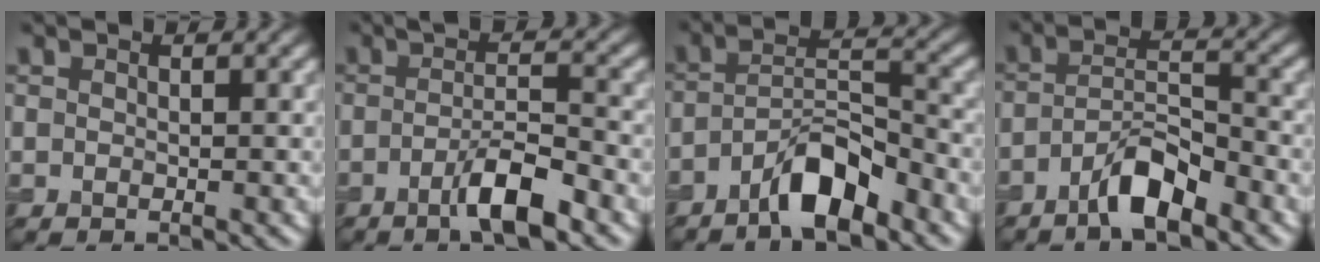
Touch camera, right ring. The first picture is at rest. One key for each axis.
{"total": 4.7, "fx": -2.1, "fy": 0.8, "fz": 4.1, "tx": -0.071, "ty": 0.007, "tz": -0.043}
{"total": 5.3, "fx": -3.6, "fy": 1.4, "fz": 3.6, "tx": -0.062, "ty": 0.010, "tz": -0.067}
{"total": 4.4, "fx": -2.9, "fy": 1.1, "fz": 3.1, "tx": -0.057, "ty": 0.009, "tz": -0.057}